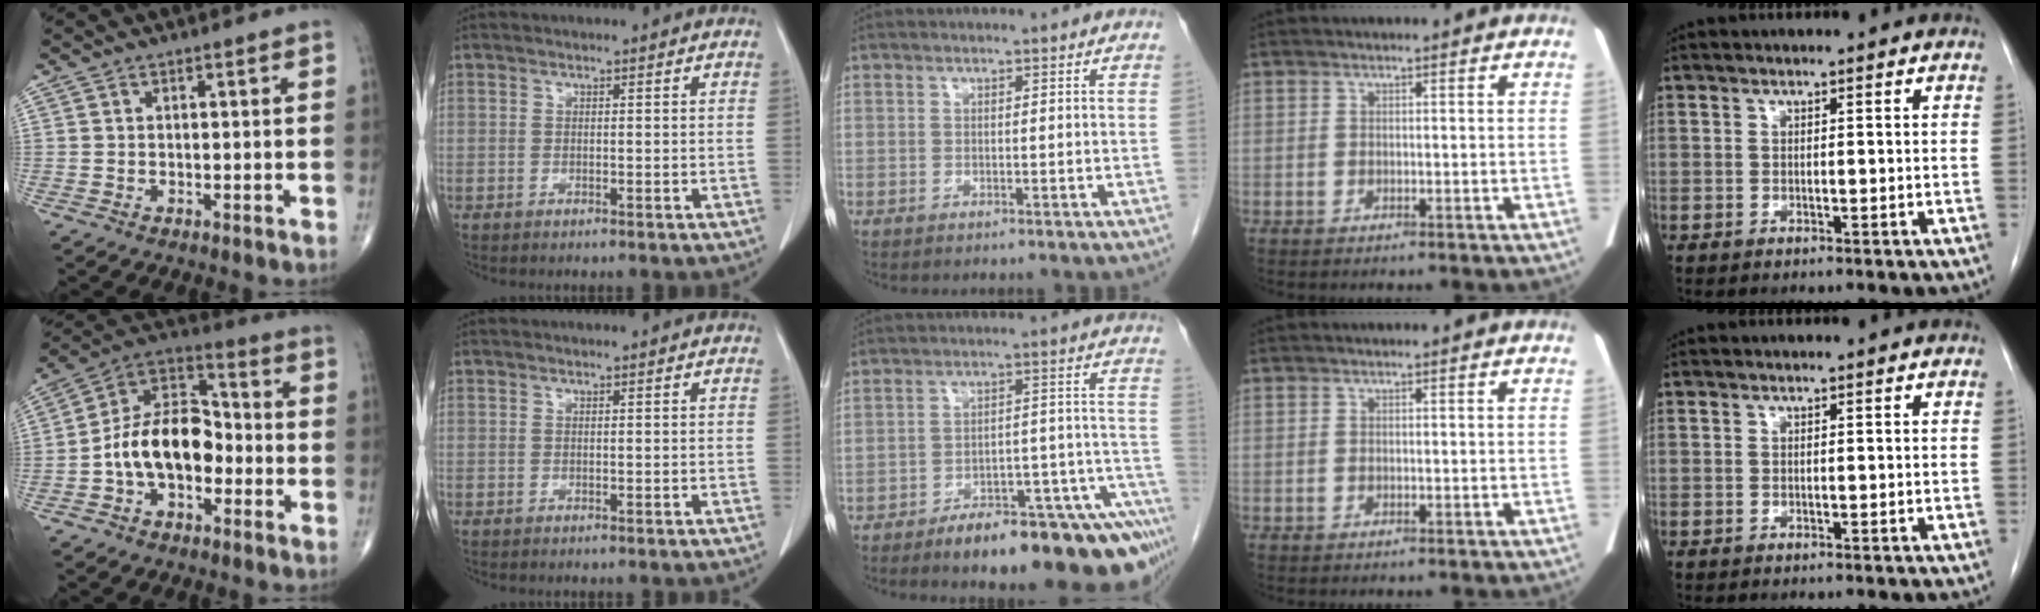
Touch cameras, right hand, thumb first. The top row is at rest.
{"thumb": {"total": 14.5, "force": [-3.3, 9.1, 10.8], "torque": [-0.167, 0.048, -0.071]}, "middle": {"total": 19.4, "force": [-14.6, 3.9, 12.2], "torque": [-0.073, 0.034, -0.199]}}